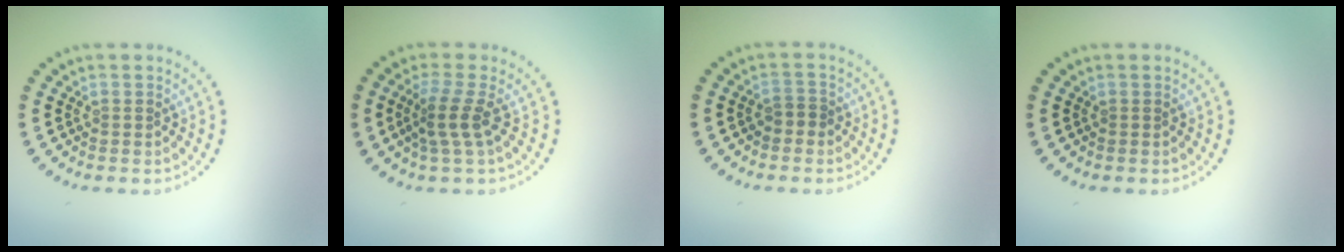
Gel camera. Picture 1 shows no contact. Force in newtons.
{"total": 2.7, "press": 1.9, "slide": 1.9}
{"total": 1.2, "press": 1.0, "slide": 0.7}
{"total": 0.0}